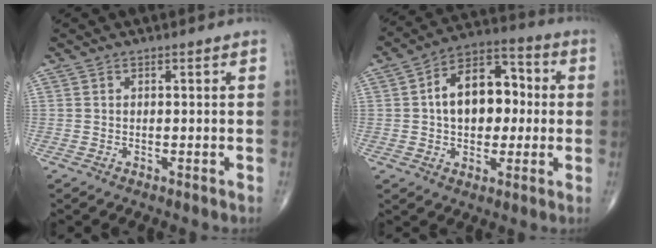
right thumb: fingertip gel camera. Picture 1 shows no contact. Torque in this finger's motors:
{"motor_torque": [-0.06, 0.37, 0.22, 0.08, 0.14]}